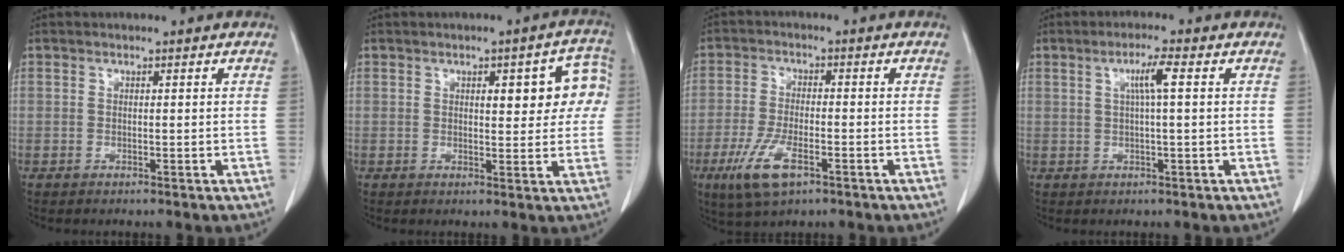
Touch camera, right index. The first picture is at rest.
{"total": 8.1, "force": [2.0, 3.0, 7.2], "torque": [-0.077, 0.024, 0.022]}
{"total": 7.9, "force": [-4.0, 2.5, 6.3], "torque": [-0.135, -0.016, -0.071]}
{"total": 3.7, "force": [0.9, -0.3, 3.5], "torque": [-0.065, 0.005, 0.015]}